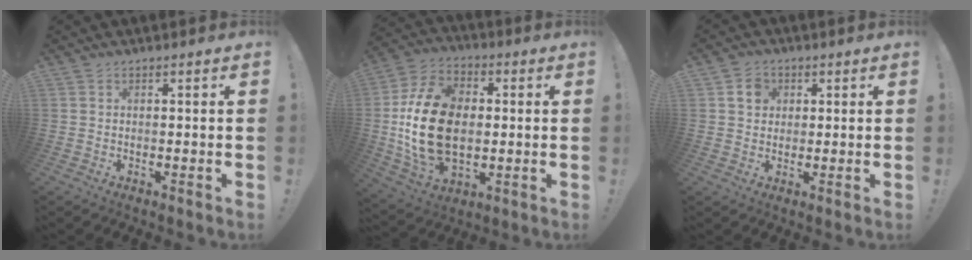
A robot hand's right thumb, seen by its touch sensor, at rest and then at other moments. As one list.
[{"total": 22.8, "force": [-0.5, 15.6, 16.6], "torque": [-0.312, 0.015, 0.004]}, {"total": 5.1, "force": [2.0, 4.3, 1.9], "torque": [-0.026, 0.001, 0.036]}]